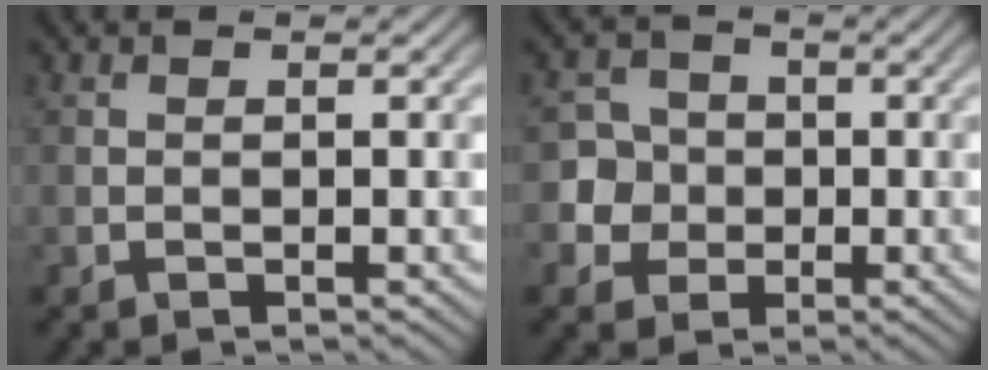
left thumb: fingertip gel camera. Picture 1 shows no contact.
{"total": 5.9, "force": [-1.0, 5.7, 1.2], "torque": [-0.034, 0.012, -0.041]}